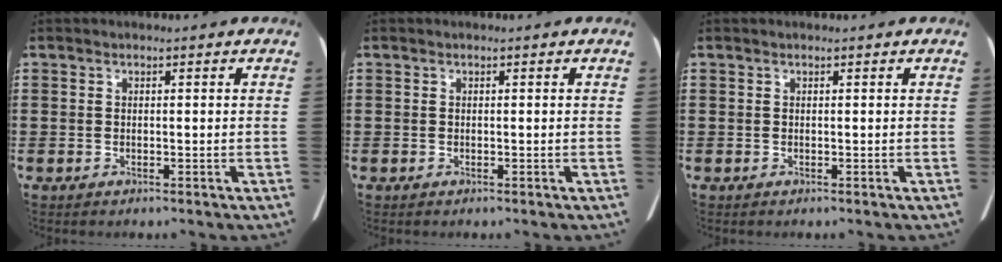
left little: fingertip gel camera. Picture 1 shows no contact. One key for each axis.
{"total": 0.0}
{"total": 0.0}